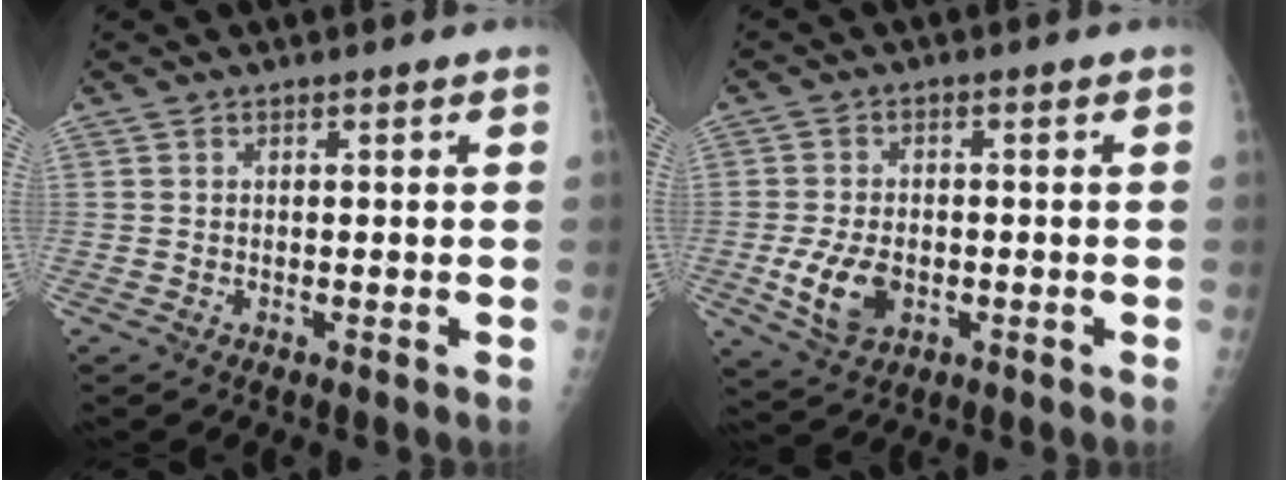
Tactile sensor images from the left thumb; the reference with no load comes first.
{"total": 7.9, "force": [-1.8, 5.2, 5.6], "torque": [-0.101, 0.000, -0.025]}